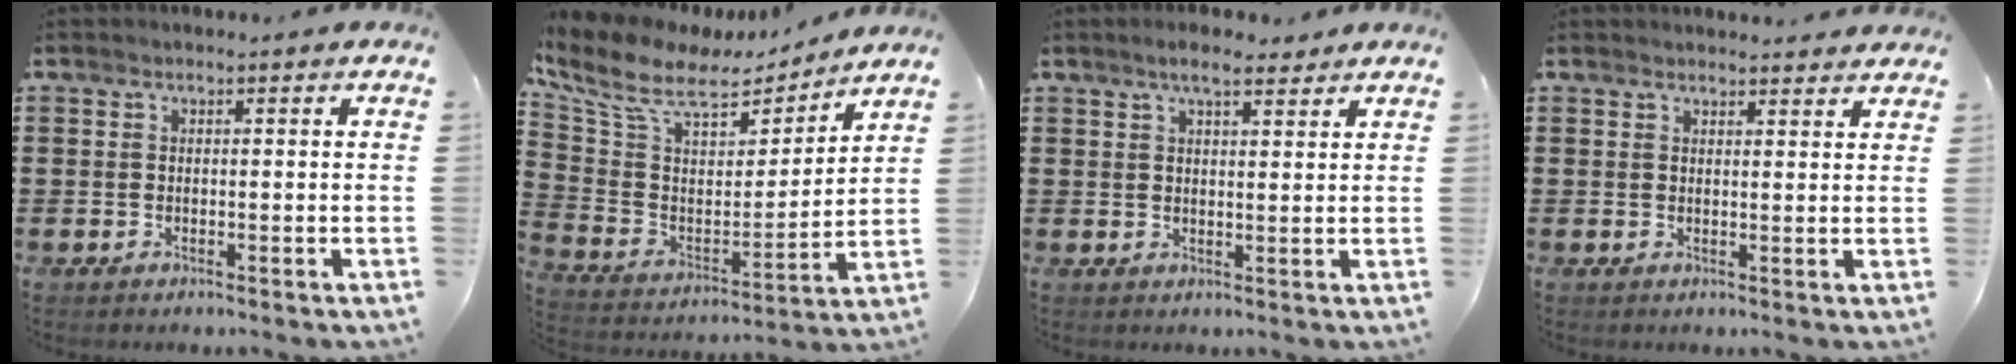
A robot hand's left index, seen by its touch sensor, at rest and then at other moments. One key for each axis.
{"total": 9.9, "fx": 7.4, "fy": 3.9, "fz": 5.3, "tx": -0.137, "ty": -0.038, "tz": 0.126}
{"total": 4.2, "fx": 3.3, "fy": 1.0, "fz": 2.5, "tx": -0.055, "ty": 0.003, "tz": 0.058}
{"total": 1.7, "fx": 1.7, "fy": 0.2, "fz": 0.1, "tx": -0.006, "ty": 0.001, "tz": 0.034}